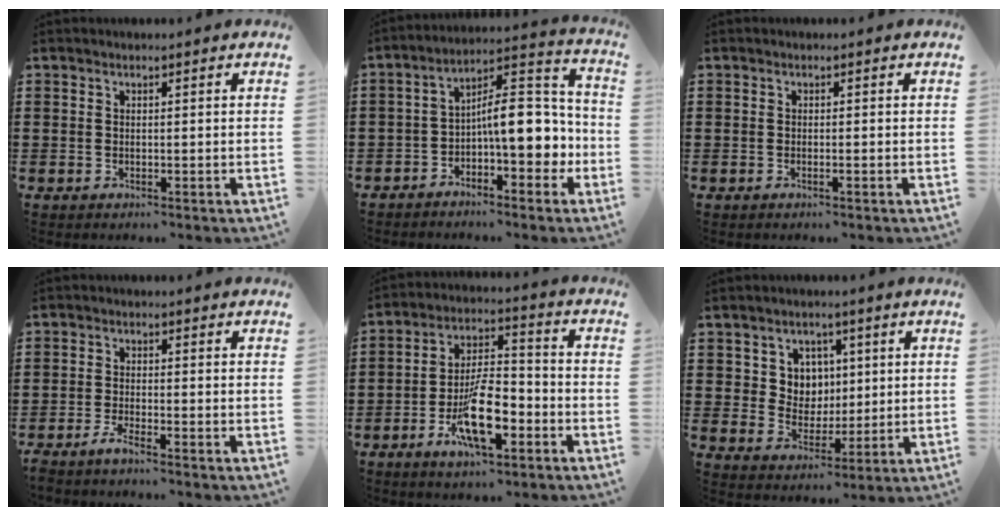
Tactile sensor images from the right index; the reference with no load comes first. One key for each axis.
{"total": 9.2, "fx": -0.9, "fy": 3.7, "fz": 8.3, "tx": -0.119, "ty": -0.012, "tz": -0.025}
{"total": 0.5, "fx": -0.3, "fy": -0.2, "fz": 0.4, "tx": -0.008, "ty": -0.002, "tz": -0.006}
{"total": 1.8, "fx": -1.6, "fy": -0.2, "fz": 0.8, "tx": -0.022, "ty": -0.004, "tz": -0.032}
{"total": 12.0, "fx": -5.2, "fy": 4.7, "fz": 9.8, "tx": -0.190, "ty": 0.008, "tz": -0.089}
{"total": 5.6, "fx": 2.1, "fy": 5.1, "fz": 1.2, "tx": -0.044, "ty": 0.010, "tz": 0.035}